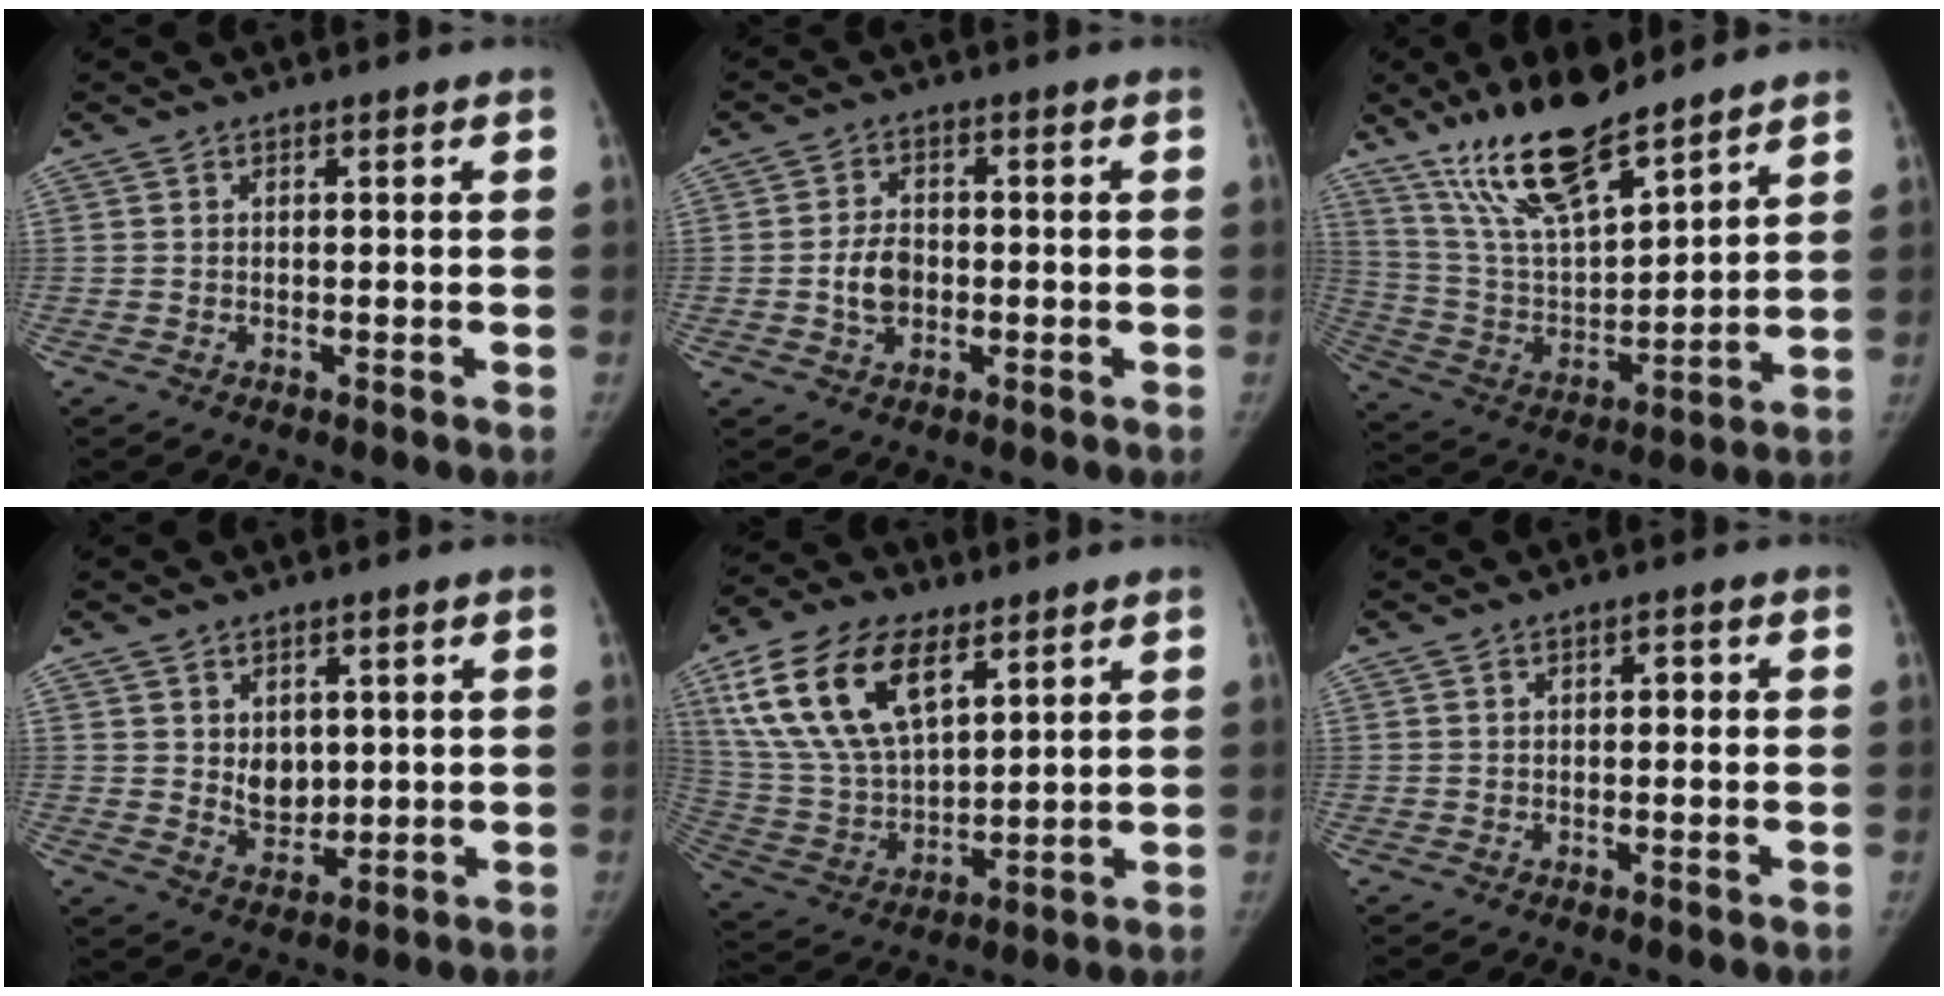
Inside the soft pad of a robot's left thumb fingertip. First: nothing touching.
{"total": 5.2, "force": [-1.0, 3.8, 3.4], "torque": [-0.047, 0.011, -0.020]}
{"total": 18.7, "force": [13.9, 5.5, 11.2], "torque": [-0.166, -0.068, 0.263]}
{"total": 5.6, "force": [1.2, 4.3, 3.3], "torque": [-0.025, -0.016, 0.032]}
{"total": 20.5, "force": [9.9, 10.9, 14.3], "torque": [-0.258, -0.026, 0.190]}
{"total": 1.4, "force": [0.1, 0.9, 1.1], "torque": [-0.011, 0.005, -0.001]}